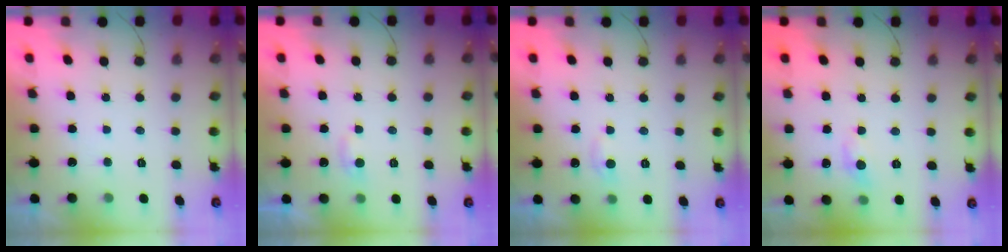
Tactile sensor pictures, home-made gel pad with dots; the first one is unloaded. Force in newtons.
{"total": 4.6, "press": 4.5, "slide": 0.5}
{"total": 5.8, "press": 5.7, "slide": 0.7}
{"total": 4.4, "press": 4.4, "slide": 0.5}